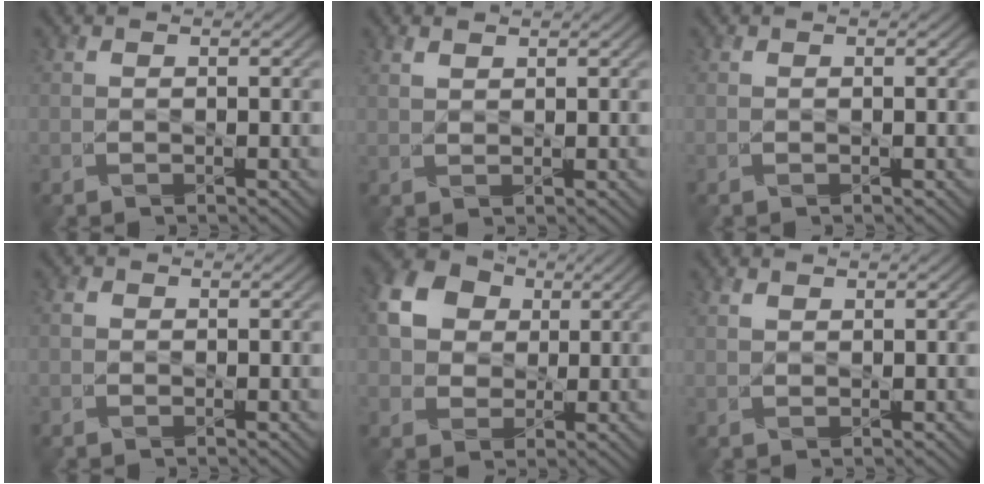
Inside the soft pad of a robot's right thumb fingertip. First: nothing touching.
{"total": 1.7, "force": [1.2, 0.8, 1.0], "torque": [-0.028, 0.001, 0.028]}
{"total": 0.0}
{"total": 1.0, "force": [-0.1, 0.9, 0.4], "torque": [-0.011, -0.001, -0.006]}
{"total": 9.1, "force": [2.3, 7.3, 4.8], "torque": [-0.145, 0.016, 0.034]}
{"total": 1.3, "force": [0.8, 0.6, 0.7], "torque": [-0.022, 0.001, 0.019]}